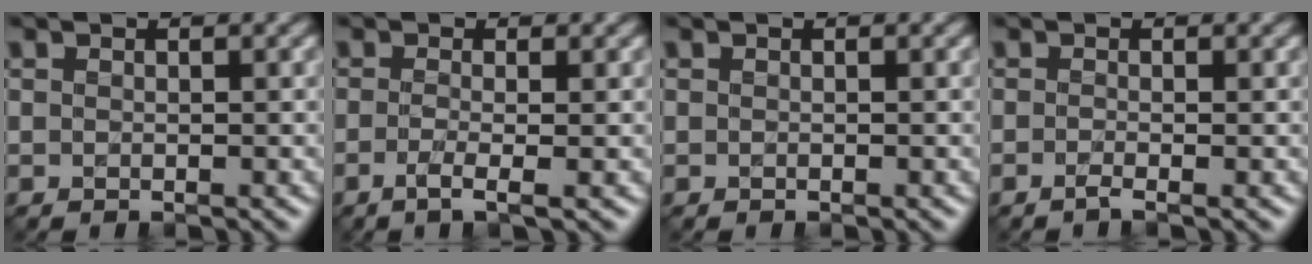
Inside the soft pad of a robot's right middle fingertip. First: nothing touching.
{"total": 2.2, "force": [-0.7, 0.7, 2.0], "torque": [-0.034, -0.008, -0.018]}
{"total": 0.0}
{"total": 1.0, "force": [-0.6, 0.1, 0.8], "torque": [-0.015, -0.008, -0.014]}